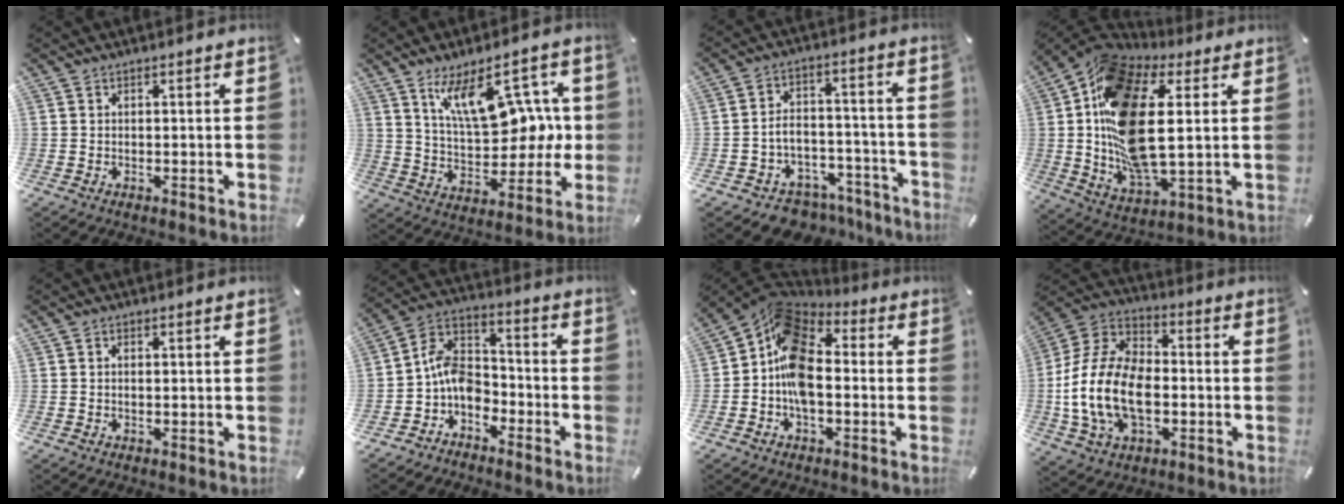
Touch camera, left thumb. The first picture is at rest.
{"total": 16.6, "force": [7.4, 9.2, 11.7], "torque": [-0.189, -0.018, 0.133]}
{"total": 7.3, "force": [-3.6, 6.0, 2.1], "torque": [-0.036, 0.024, -0.057]}
{"total": 22.3, "force": [4.8, 11.5, 18.4], "torque": [-0.380, -0.027, 0.082]}
{"total": 0.9, "force": [0.1, 0.5, 0.8], "torque": [-0.016, 0.002, 0.000]}
{"total": 8.5, "force": [-4.4, 6.1, 4.0], "torque": [-0.089, 0.023, -0.087]}
{"total": 13.8, "force": [-1.8, 9.2, 10.2], "torque": [-0.215, 0.012, -0.038]}
{"total": 18.0, "force": [-4.5, 12.1, 12.5], "torque": [-0.286, 0.021, -0.087]}